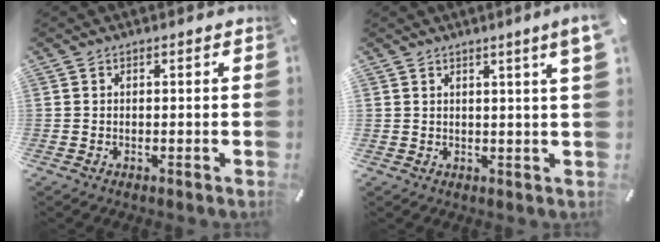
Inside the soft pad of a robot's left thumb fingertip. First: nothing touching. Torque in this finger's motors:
{"motor_torque": [1.39, 3.52, 1.18, -1.04, 0.36]}